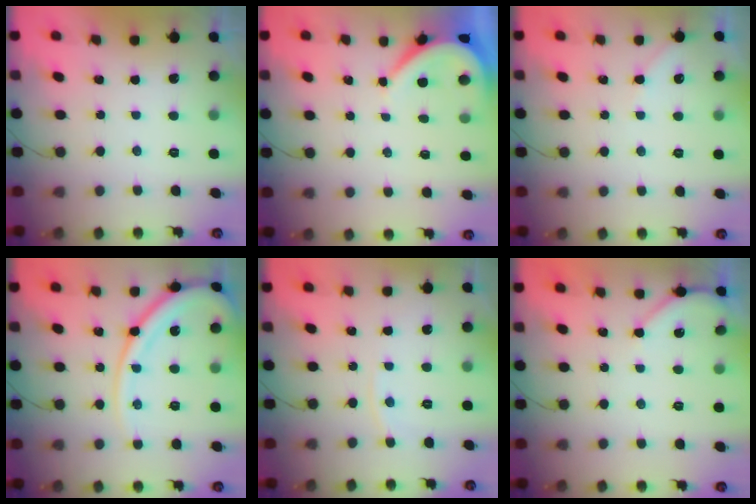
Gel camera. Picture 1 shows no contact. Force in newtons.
{"total": 4.7, "press": 4.7, "slide": 0.4}
{"total": 2.4, "press": 2.3, "slide": 0.4}
{"total": 14.9, "press": 14.8, "slide": 1.7}
{"total": 2.9, "press": 2.8, "slide": 0.4}
{"total": 4.2, "press": 4.2, "slide": 0.5}